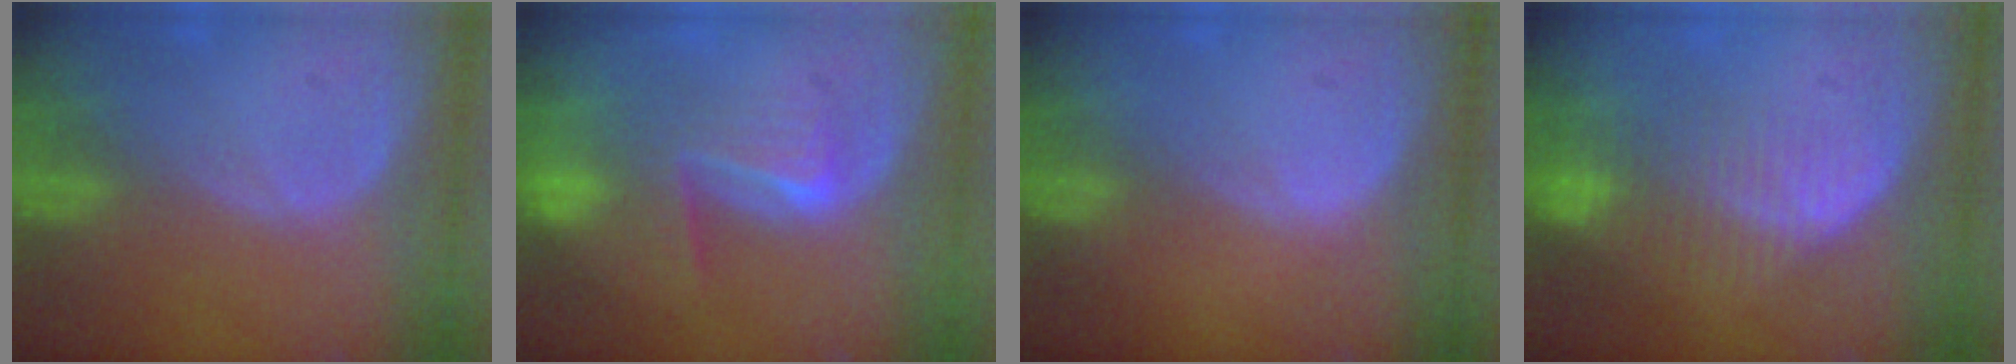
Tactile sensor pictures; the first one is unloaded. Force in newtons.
{"total": 7.6, "press": 7.1, "slide": 2.5}
{"total": 0.0}
{"total": 8.5, "press": 7.2, "slide": 4.6}